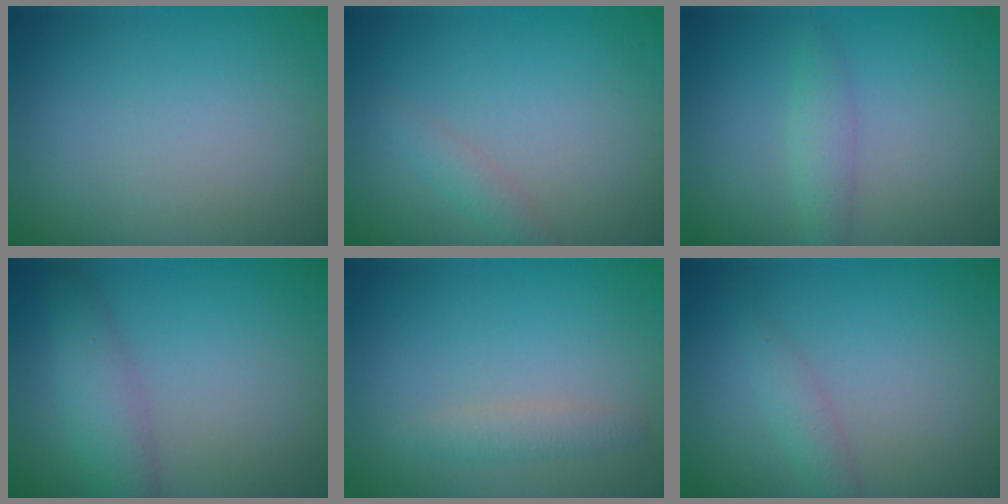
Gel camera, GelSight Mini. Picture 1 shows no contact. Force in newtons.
{"total": 1.2, "press": 1.2, "slide": 0.0}
{"total": 1.5, "press": 1.5, "slide": 0.0}
{"total": 2.9, "press": 2.9, "slide": 0.1}
{"total": 1.3, "press": 1.3, "slide": 0.0}
{"total": 1.4, "press": 1.4, "slide": 0.1}